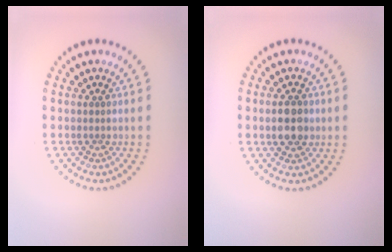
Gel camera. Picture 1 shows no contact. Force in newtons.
{"total": 3.3, "press": 3.3, "slide": 0.2}